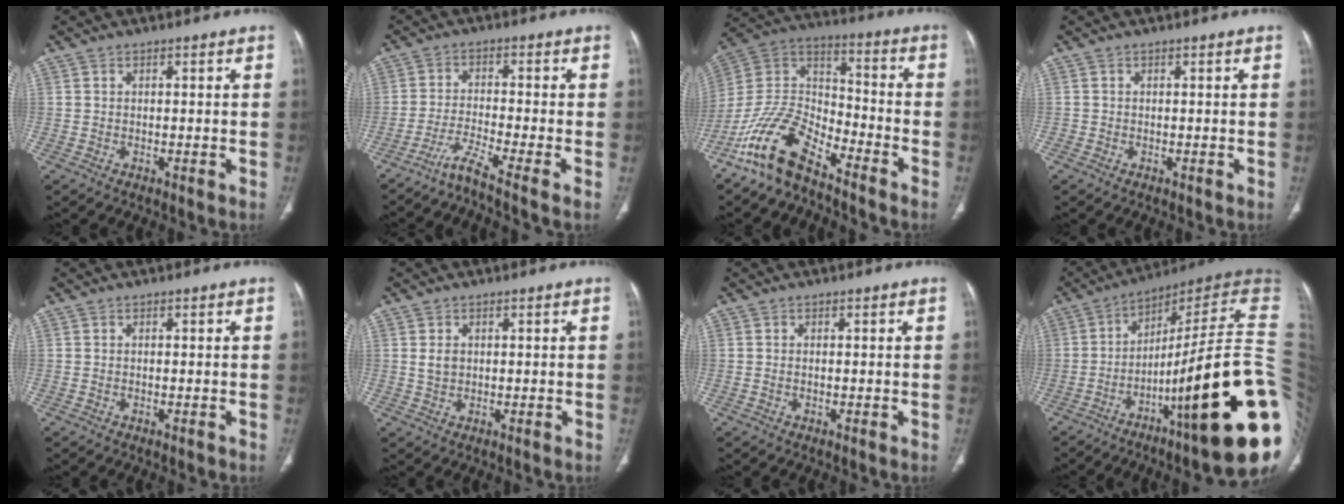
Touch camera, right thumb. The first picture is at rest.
{"total": 5.2, "force": [-4.0, -1.6, 2.9], "torque": [-0.080, 0.005, -0.085]}
{"total": 14.1, "force": [-10.6, 5.6, 7.4], "torque": [-0.134, 0.080, -0.210]}
{"total": 0.0}
{"total": 0.0}
{"total": 2.1, "force": [0.5, 1.7, 1.2], "torque": [-0.018, 0.001, 0.014]}
{"total": 0.0}
{"total": 32.4, "force": [-6.1, 5.6, 31.3], "torque": [-0.378, 0.026, -0.095]}